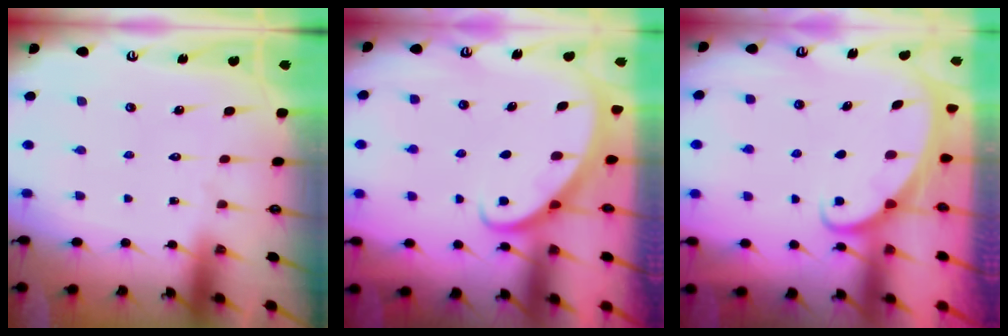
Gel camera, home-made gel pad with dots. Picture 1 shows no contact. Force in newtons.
{"total": 2.7, "press": 2.7, "slide": 0.2}
{"total": 1.7, "press": 1.7, "slide": 0.2}